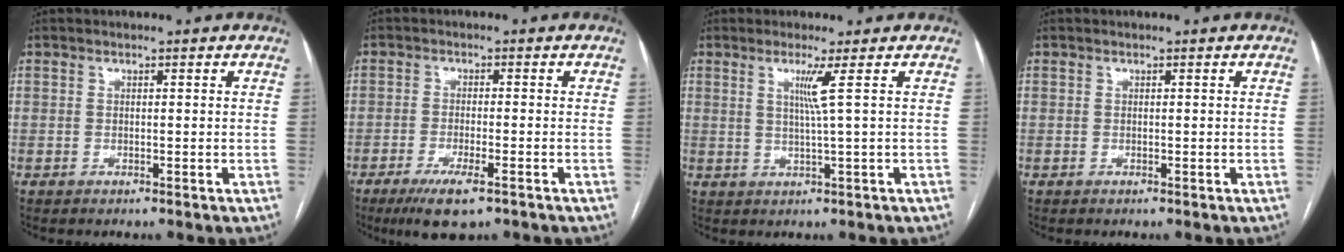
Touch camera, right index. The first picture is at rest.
{"total": 6.5, "force": [-4.1, 1.1, 5.0], "torque": [-0.092, -0.015, -0.066]}
{"total": 3.2, "force": [1.1, -1.4, 2.7], "torque": [-0.054, -0.007, 0.025]}
{"total": 0.0}